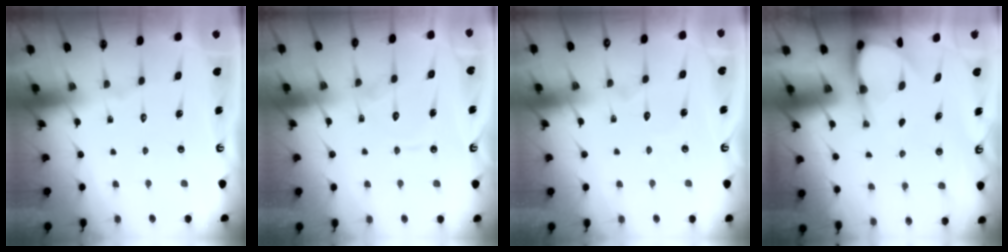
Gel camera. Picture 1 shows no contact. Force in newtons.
{"total": 7.6, "press": 7.6, "slide": 0.7}
{"total": 2.9, "press": 2.9, "slide": 0.3}
{"total": 4.8, "press": 4.8, "slide": 0.3}